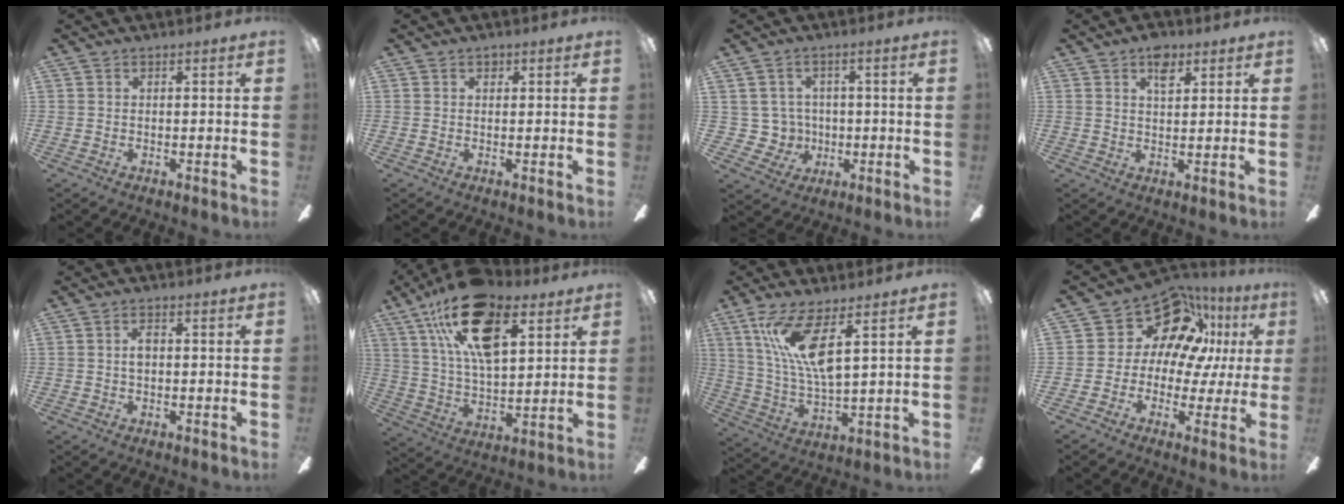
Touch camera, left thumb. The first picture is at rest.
{"total": 1.1, "force": [0.7, 0.8, 0.3], "torque": [0.002, -0.001, 0.011]}
{"total": 6.2, "force": [0.9, 6.1, 0.6], "torque": [-0.043, -0.004, 0.021]}
{"total": 5.8, "force": [3.4, 3.2, 3.4], "torque": [-0.044, -0.006, 0.057]}
{"total": 2.5, "force": [0.1, 1.4, 2.1], "torque": [-0.034, 0.004, -0.001]}
{"total": 21.8, "force": [11.5, 10.9, 15.0], "torque": [-0.258, -0.036, 0.198]}
{"total": 13.9, "force": [7.0, 3.8, 11.4], "torque": [-0.243, -0.026, 0.122]}
{"total": 16.1, "force": [8.8, 10.3, 8.8], "torque": [-0.149, -0.051, 0.161]}